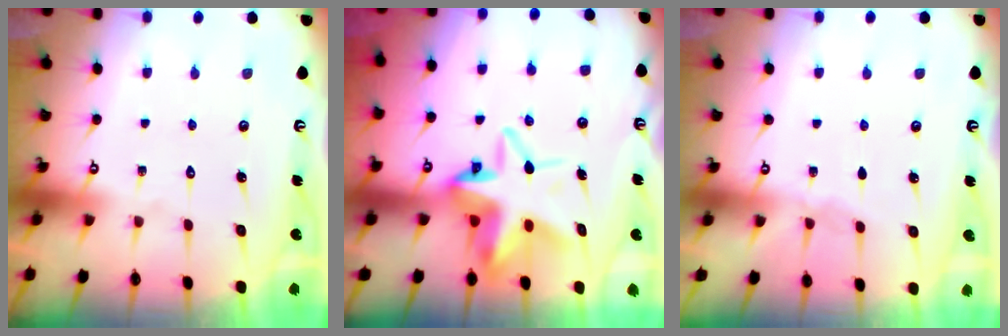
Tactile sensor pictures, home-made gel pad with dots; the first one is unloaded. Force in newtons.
{"total": 12.0, "press": 11.8, "slide": 2.1}
{"total": 5.2, "press": 4.4, "slide": 2.9}